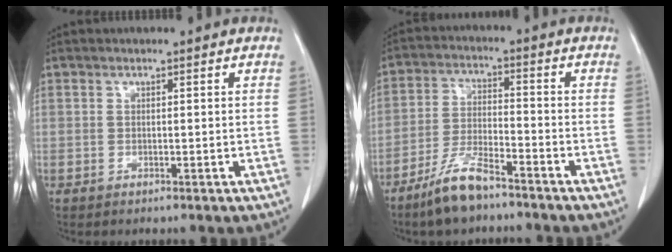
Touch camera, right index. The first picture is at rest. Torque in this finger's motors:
{"motor_torque": [0.30, -0.28, 0.29, 0.09]}